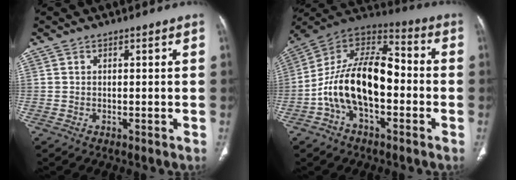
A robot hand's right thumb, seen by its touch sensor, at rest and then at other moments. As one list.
[{"total": 18.4, "force": [-3.6, 10.1, 14.9], "torque": [-0.258, 0.053, -0.067]}]